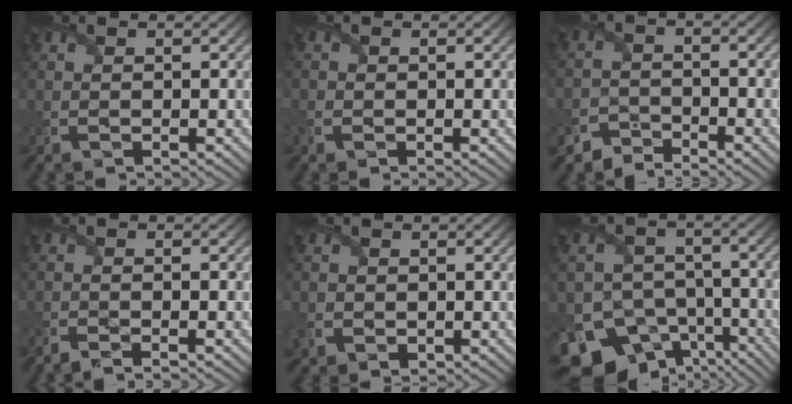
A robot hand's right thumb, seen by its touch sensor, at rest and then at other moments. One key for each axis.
{"total": 1.4, "fx": -0.7, "fy": 1.0, "fz": 0.6, "tx": -0.020, "ty": -0.003, "tz": -0.017}
{"total": 3.0, "fx": -3.0, "fy": 0.6, "fz": 0.1, "tx": 0.001, "ty": 0.003, "tz": -0.068}
{"total": 2.0, "fx": -1.7, "fy": -0.4, "fz": 1.1, "tx": -0.024, "ty": -0.004, "tz": -0.036}
{"total": 2.3, "fx": -0.6, "fy": 2.1, "fz": 0.7, "tx": -0.031, "ty": -0.007, "tz": -0.009}
{"total": 14.2, "fx": -9.0, "fy": 10.0, "fz": 4.3, "tx": -0.112, "ty": -0.046, "tz": -0.146}